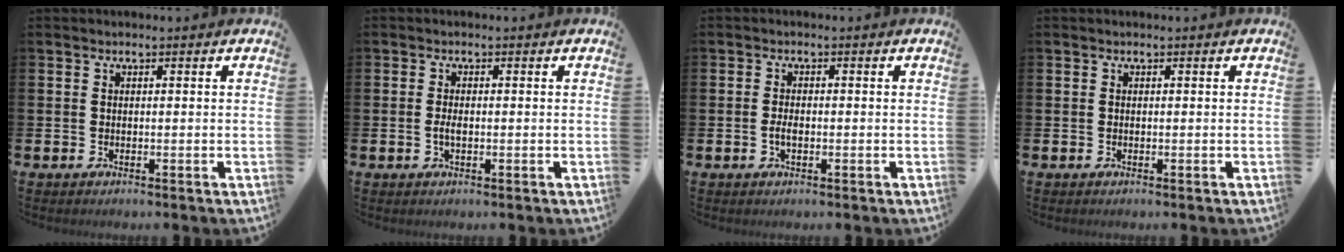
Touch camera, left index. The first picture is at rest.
{"total": 1.6, "force": [-0.3, 0.8, 1.4], "torque": [-0.017, -0.001, -0.009]}
{"total": 1.7, "force": [-0.4, 0.9, 1.4], "torque": [-0.026, 0.002, -0.008]}
{"total": 0.0}